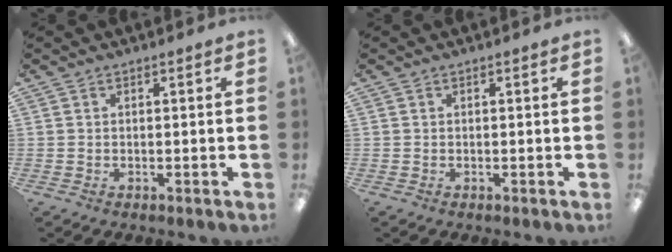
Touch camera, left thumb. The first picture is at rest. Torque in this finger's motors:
{"motor_torque": [-0.43, -0.42, 0.07, -0.05, 0.00]}